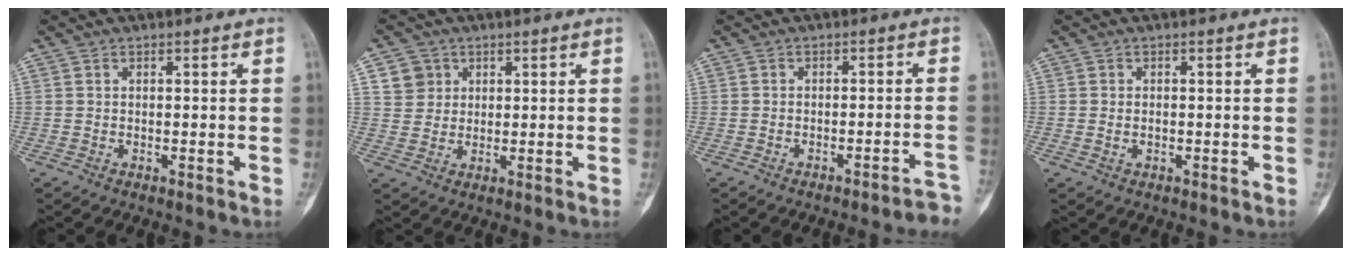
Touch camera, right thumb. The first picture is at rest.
{"total": 4.6, "force": [2.0, 4.1, 0.8], "torque": [0.008, -0.006, 0.037]}
{"total": 5.1, "force": [-4.5, 0.2, 2.2], "torque": [-0.014, 0.045, -0.053]}
{"total": 1.2, "force": [-0.1, 0.9, 0.8], "torque": [-0.016, 0.006, 0.002]}